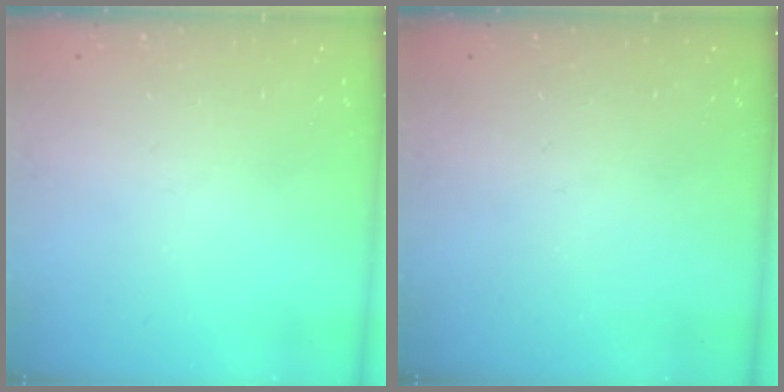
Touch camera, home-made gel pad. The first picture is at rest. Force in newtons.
{"total": 0.0}